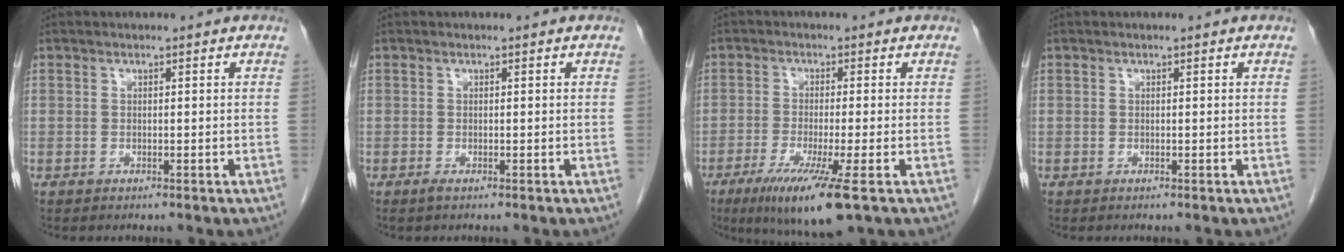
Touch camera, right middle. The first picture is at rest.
{"total": 0.5, "force": [-0.4, 0.0, 0.4], "torque": [-0.010, -0.002, -0.006]}
{"total": 9.9, "force": [-5.4, 0.0, 8.3], "torque": [-0.148, -0.034, -0.089]}
{"total": 0.0}